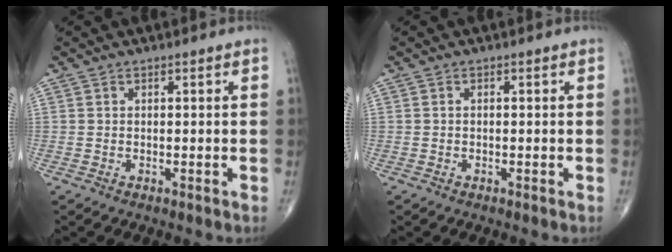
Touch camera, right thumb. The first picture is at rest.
{"total": 0.0}